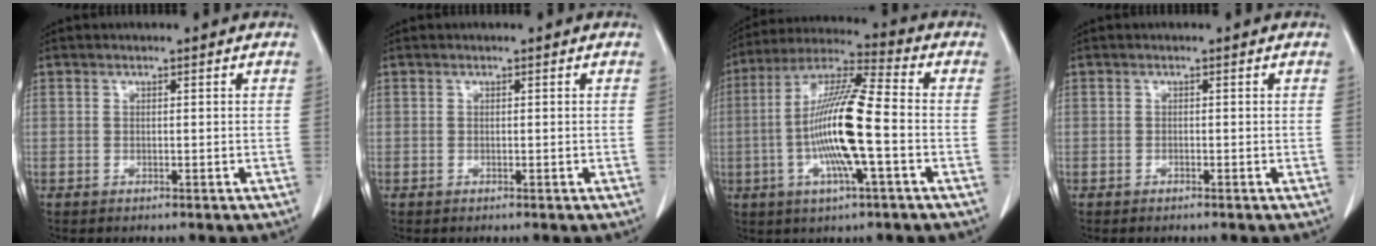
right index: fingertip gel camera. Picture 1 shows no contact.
{"total": 0.0}
{"total": 14.6, "force": [-2.5, 0.8, 14.4], "torque": [-0.278, 0.002, -0.052]}
{"total": 0.0}